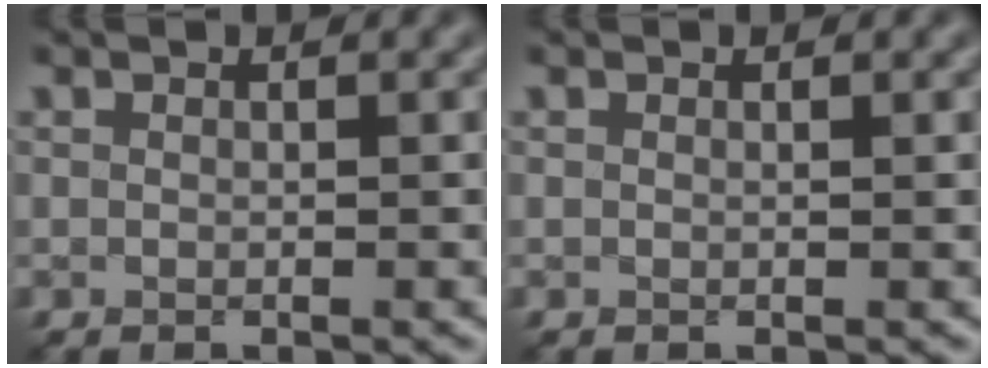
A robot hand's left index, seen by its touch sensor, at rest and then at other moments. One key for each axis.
{"total": 0.0}